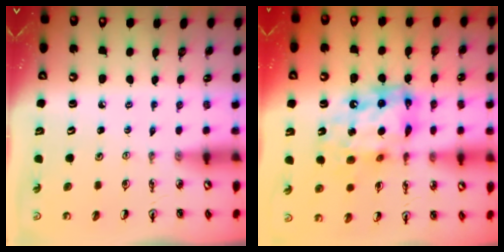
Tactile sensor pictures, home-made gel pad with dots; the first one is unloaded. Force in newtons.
{"total": 15.9, "press": 15.9, "slide": 1.5}